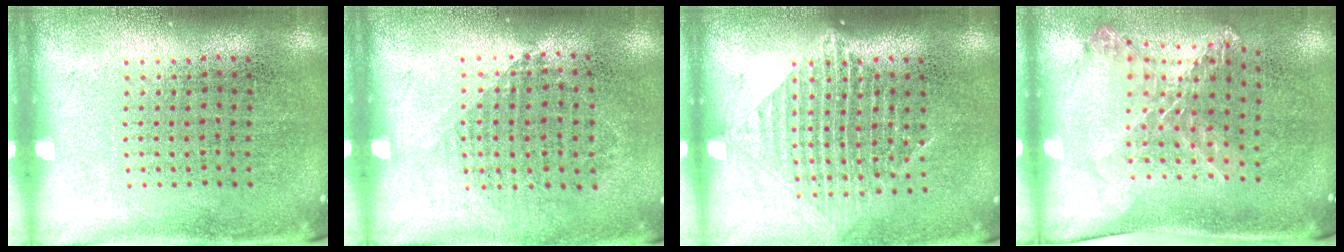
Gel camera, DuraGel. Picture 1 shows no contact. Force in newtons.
{"total": 0.9, "press": 0.8, "slide": 0.3}
{"total": 1.4, "press": 1.3, "slide": 0.6}
{"total": 1.5, "press": 1.3, "slide": 0.8}